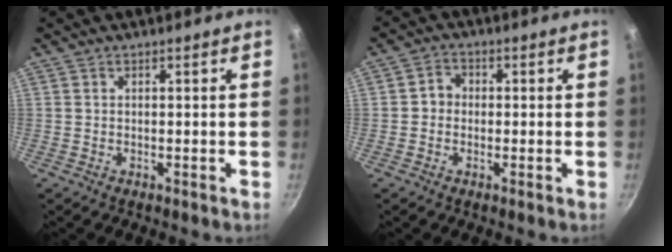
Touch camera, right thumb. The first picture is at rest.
{"total": 3.3, "force": [-0.2, 2.9, 1.5], "torque": [-0.008, 0.011, -0.010]}